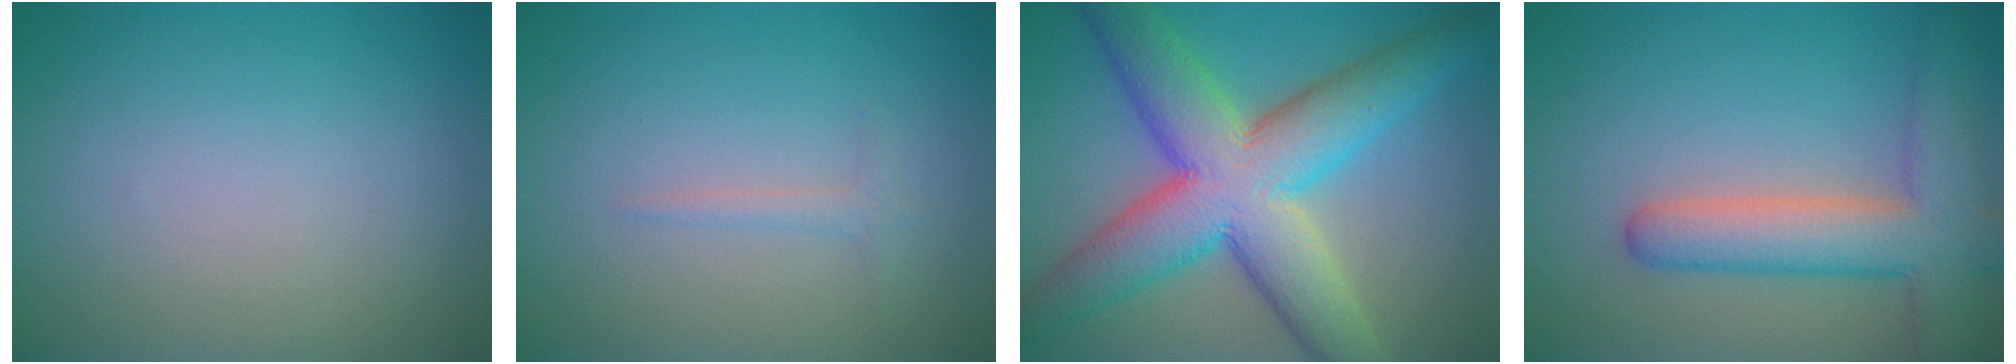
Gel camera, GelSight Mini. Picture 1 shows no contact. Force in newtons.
{"total": 0.8, "press": 0.8, "slide": 0.1}
{"total": 11.7, "press": 11.7, "slide": 0.6}
{"total": 6.8, "press": 6.7, "slide": 0.6}